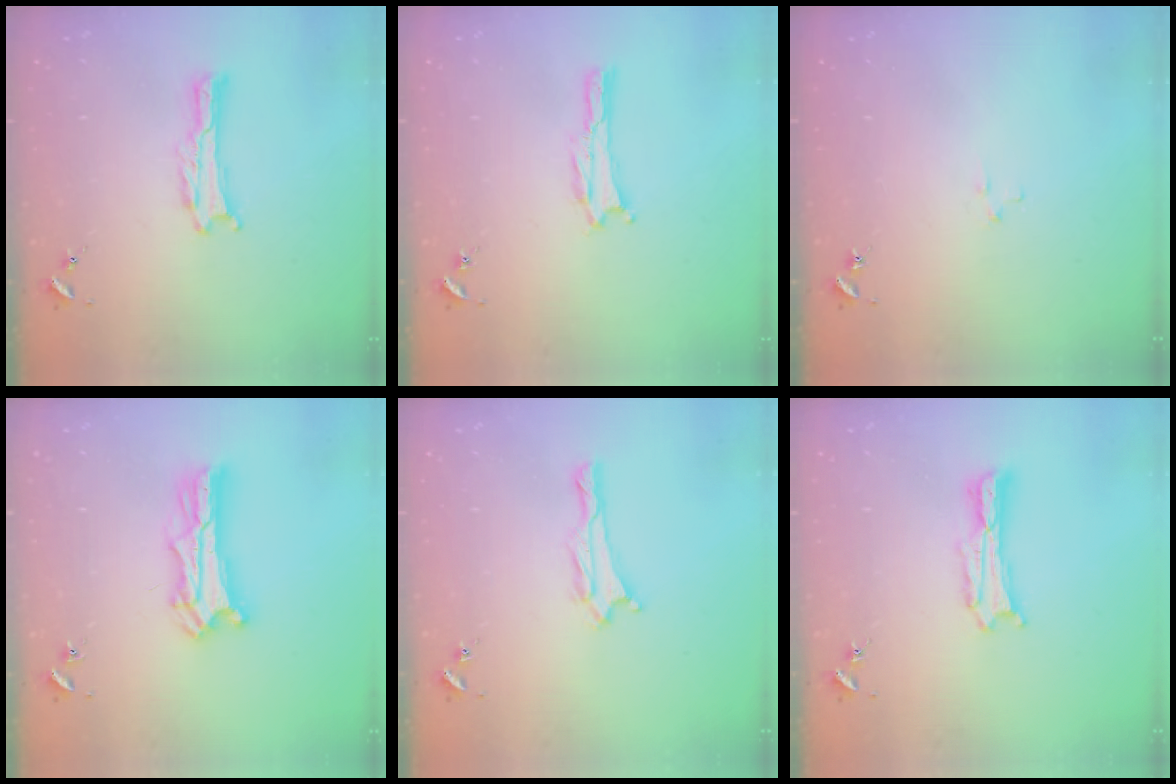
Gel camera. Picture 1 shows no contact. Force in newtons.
{"total": 0.0}
{"total": 1.8, "press": 1.8, "slide": 0.1}
{"total": 6.6, "press": 6.6, "slide": 0.6}
{"total": 1.4, "press": 1.4, "slide": 0.2}
{"total": 1.2, "press": 1.2, "slide": 0.2}